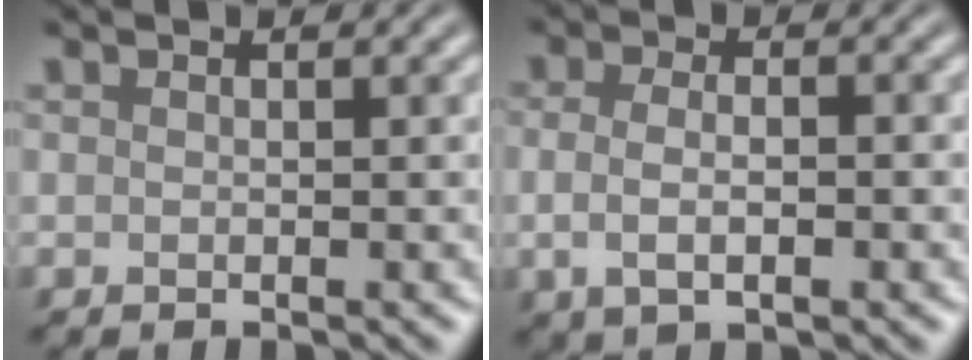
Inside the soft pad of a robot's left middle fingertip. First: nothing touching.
{"total": 3.7, "force": [-0.4, 1.8, 3.3], "torque": [-0.056, -0.004, -0.009]}